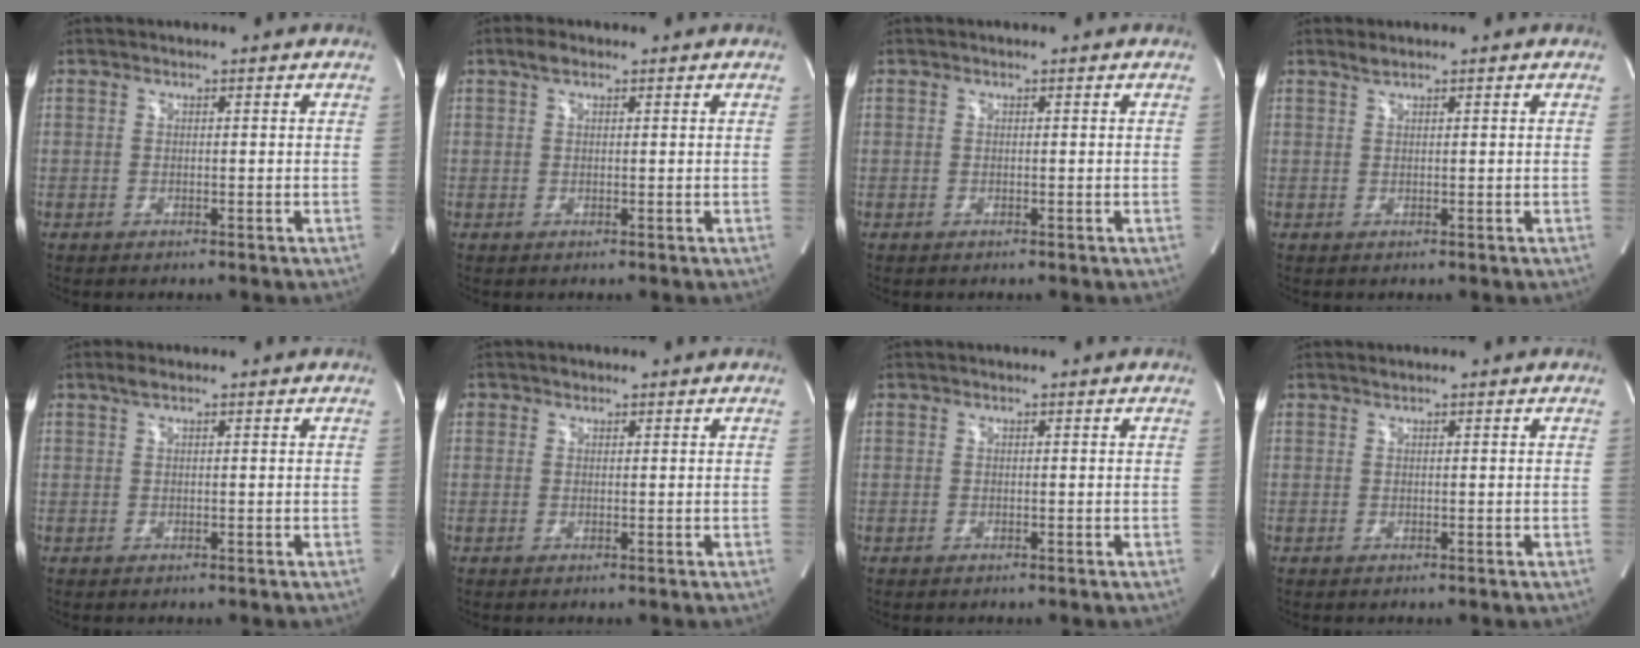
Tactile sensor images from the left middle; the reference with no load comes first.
{"total": 1.7, "force": [1.1, 0.8, 1.1], "torque": [-0.025, 0.012, 0.020]}
{"total": 0.0}
{"total": 0.9, "force": [0.8, -0.1, 0.3], "torque": [-0.011, 0.003, 0.021]}
{"total": 1.2, "force": [0.8, 0.2, 0.9], "torque": [-0.025, 0.010, 0.018]}
{"total": 1.2, "force": [0.7, 1.0, 0.1], "torque": [0.002, 0.006, 0.010]}
{"total": 0.0}
{"total": 0.0}